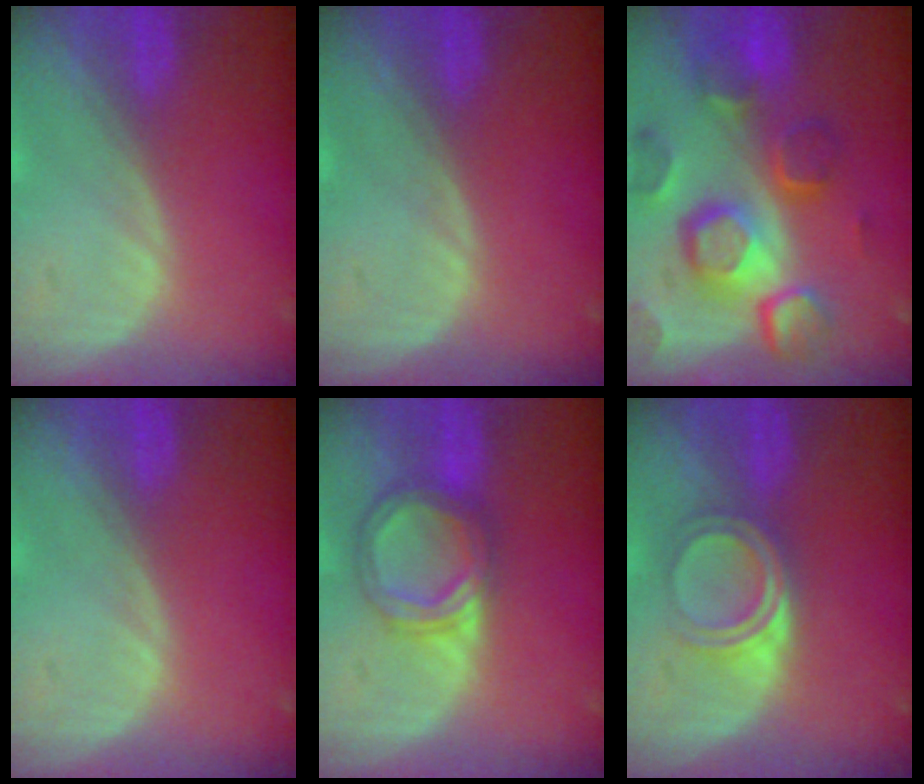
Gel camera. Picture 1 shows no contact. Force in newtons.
{"total": 0.0}
{"total": 12.4, "press": 10.7, "slide": 6.2}
{"total": 0.0}
{"total": 5.9, "press": 5.9, "slide": 0.3}
{"total": 5.0, "press": 4.3, "slide": 2.6}